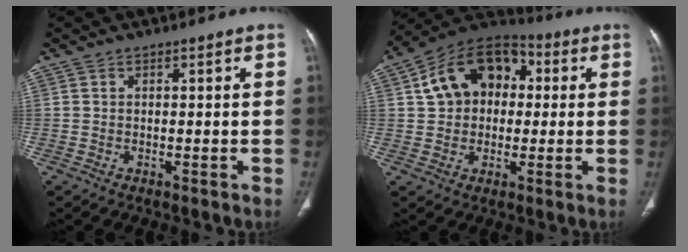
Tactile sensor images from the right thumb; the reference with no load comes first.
{"total": 15.2, "force": [2.8, 11.1, 10.0], "torque": [-0.131, 0.028, 0.036]}